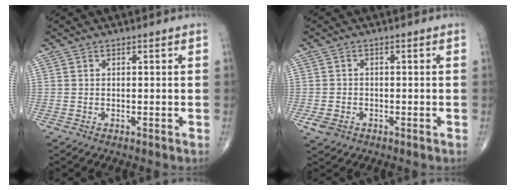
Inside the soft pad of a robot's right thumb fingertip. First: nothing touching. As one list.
[{"total": 3.1, "force": [-1.4, 2.3, 1.6], "torque": [-0.032, 0.003, -0.021]}]